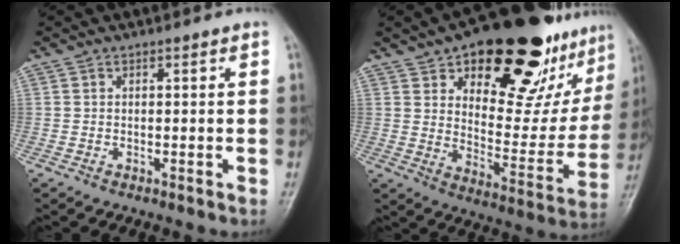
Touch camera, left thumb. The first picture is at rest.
{"total": 29.5, "force": [17.2, 13.4, 19.8], "torque": [-0.225, -0.047, 0.251]}